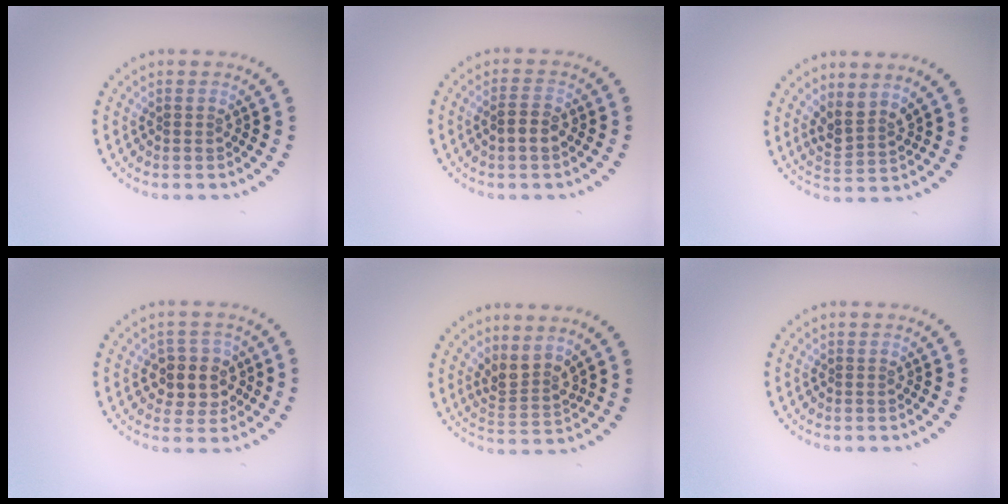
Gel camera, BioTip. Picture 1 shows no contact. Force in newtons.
{"total": 1.9, "press": 1.8, "slide": 0.4}
{"total": 2.5, "press": 1.9, "slide": 1.6}
{"total": 3.5, "press": 3.3, "slide": 1.2}
{"total": 2.6, "press": 1.7, "slide": 2.0}
{"total": 0.0}